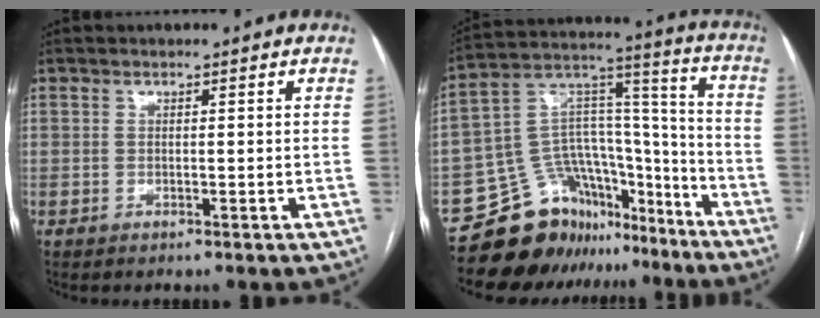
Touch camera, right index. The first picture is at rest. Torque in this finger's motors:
{"motor_torque": [-0.17, -0.30, -0.56, -0.21]}